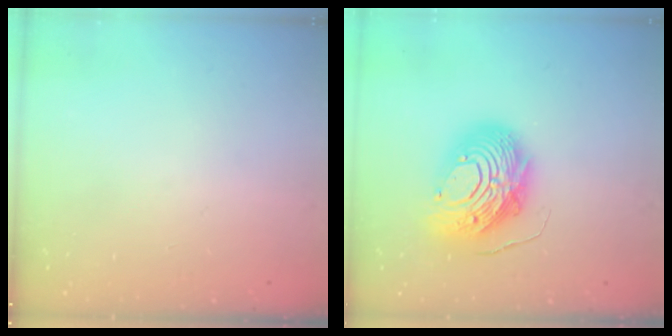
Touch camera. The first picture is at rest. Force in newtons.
{"total": 15.2, "press": 15.1, "slide": 1.3}